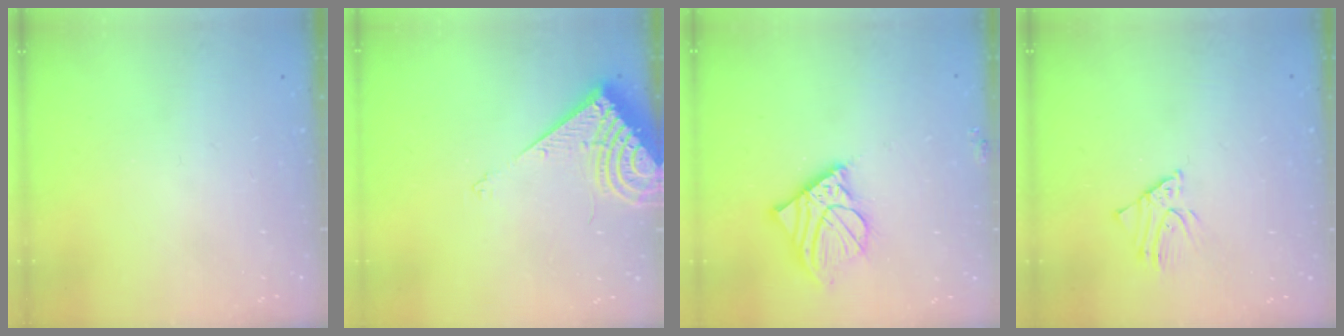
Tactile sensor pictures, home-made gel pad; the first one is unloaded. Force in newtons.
{"total": 9.0, "press": 8.9, "slide": 1.3}
{"total": 12.3, "press": 12.0, "slide": 2.3}
{"total": 2.3, "press": 2.3, "slide": 0.2}